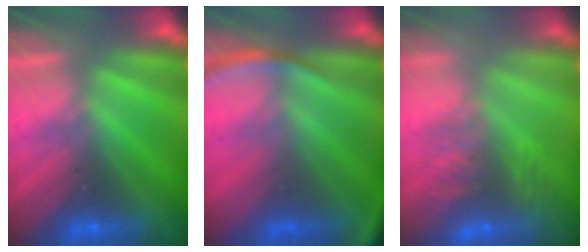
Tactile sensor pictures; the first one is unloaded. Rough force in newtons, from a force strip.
{"total": 2.7}
{"total": 9.3}